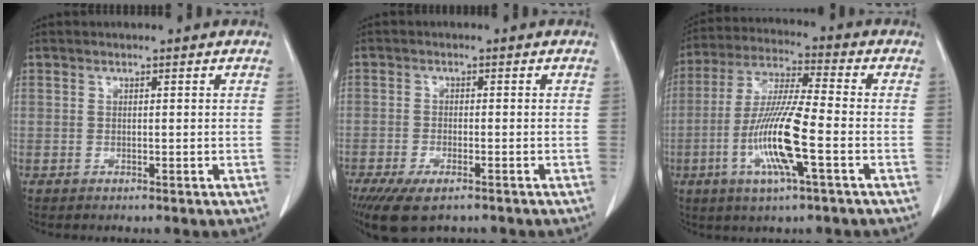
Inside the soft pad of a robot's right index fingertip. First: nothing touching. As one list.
[{"total": 7.6, "force": [-5.4, 2.5, 4.7], "torque": [-0.079, -0.014, -0.086]}, {"total": 12.9, "force": [-3.7, 0.6, 12.4], "torque": [-0.252, -0.010, -0.075]}]